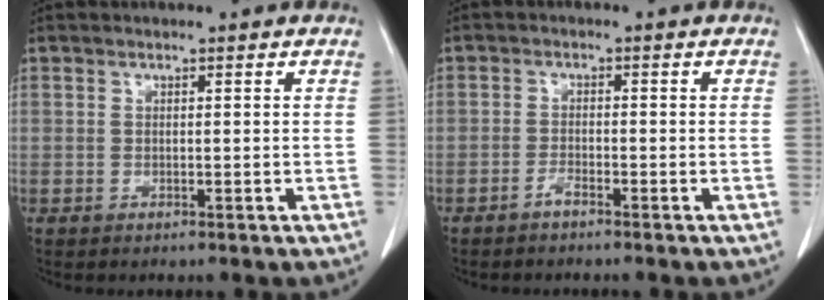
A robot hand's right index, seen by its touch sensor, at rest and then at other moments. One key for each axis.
{"total": 1.4, "fx": -1.3, "fy": 0.1, "fz": 0.6, "tx": -0.013, "ty": 0.002, "tz": -0.025}